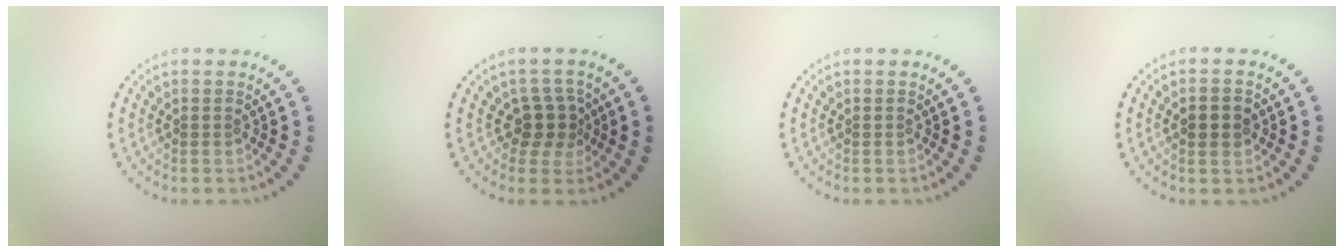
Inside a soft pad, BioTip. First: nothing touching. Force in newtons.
{"total": 2.5, "press": 2.0, "slide": 1.5}
{"total": 0.0}
{"total": 2.3, "press": 2.3, "slide": 0.2}